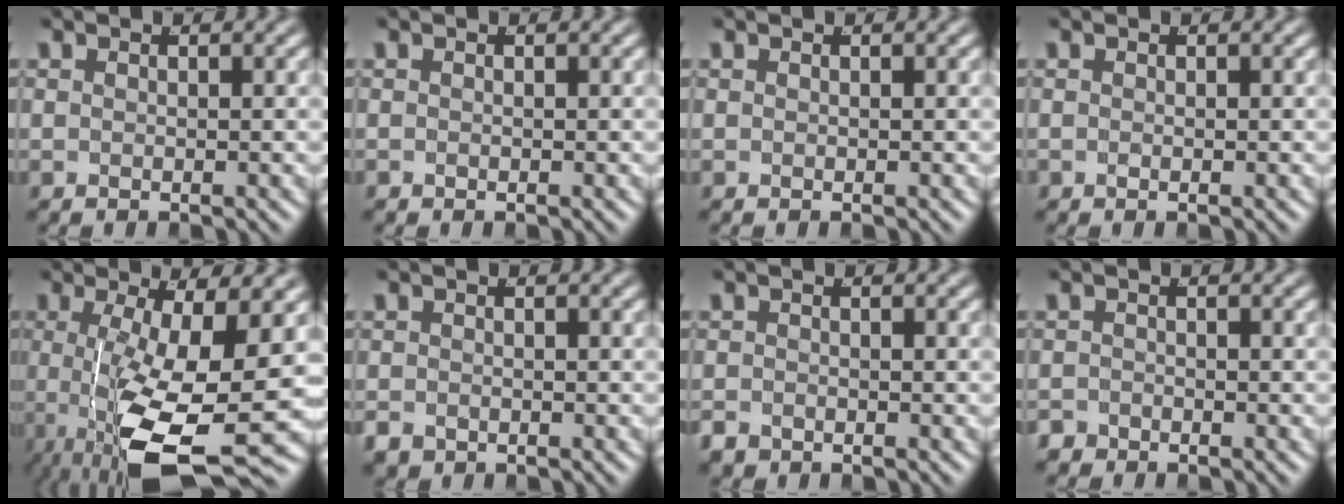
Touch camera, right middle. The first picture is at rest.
{"total": 0.0}
{"total": 0.0}
{"total": 0.0}
{"total": 12.1, "force": [-3.8, 4.2, 10.7], "torque": [-0.188, -0.047, -0.028]}
{"total": 1.8, "force": [-1.4, 1.0, 0.4], "torque": [-0.010, -0.017, -0.015]}
{"total": 1.5, "force": [-1.3, 0.7, 0.2], "torque": [-0.003, -0.014, -0.016]}
{"total": 1.6, "force": [-1.5, 0.5, -0.2], "torque": [0.006, -0.014, -0.022]}